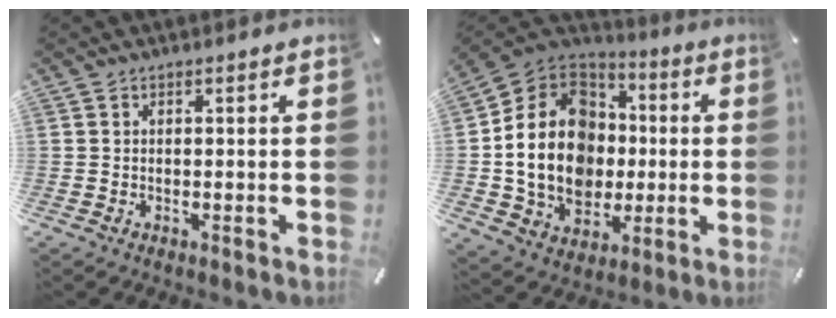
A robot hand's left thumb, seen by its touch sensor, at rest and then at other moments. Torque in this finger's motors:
{"motor_torque": [1.33, 1.30, 2.58, 0.19, 0.29]}